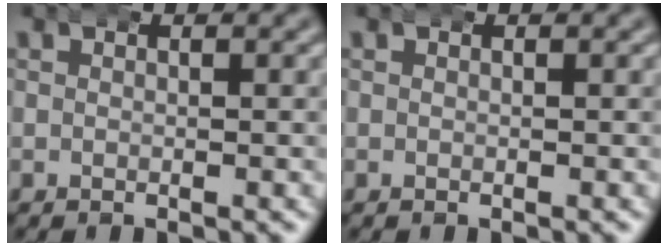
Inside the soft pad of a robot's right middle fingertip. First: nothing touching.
{"total": 0.0}